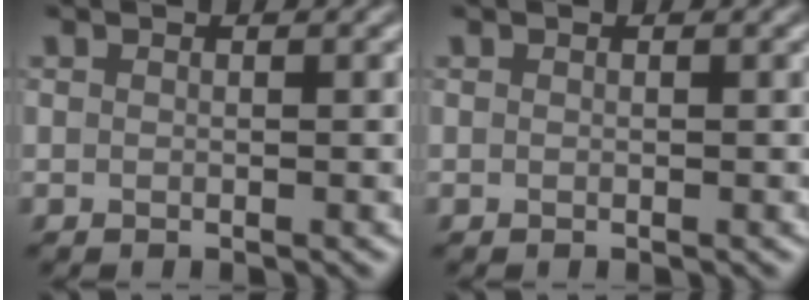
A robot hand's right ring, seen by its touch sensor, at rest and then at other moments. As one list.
[{"total": 0.0}]